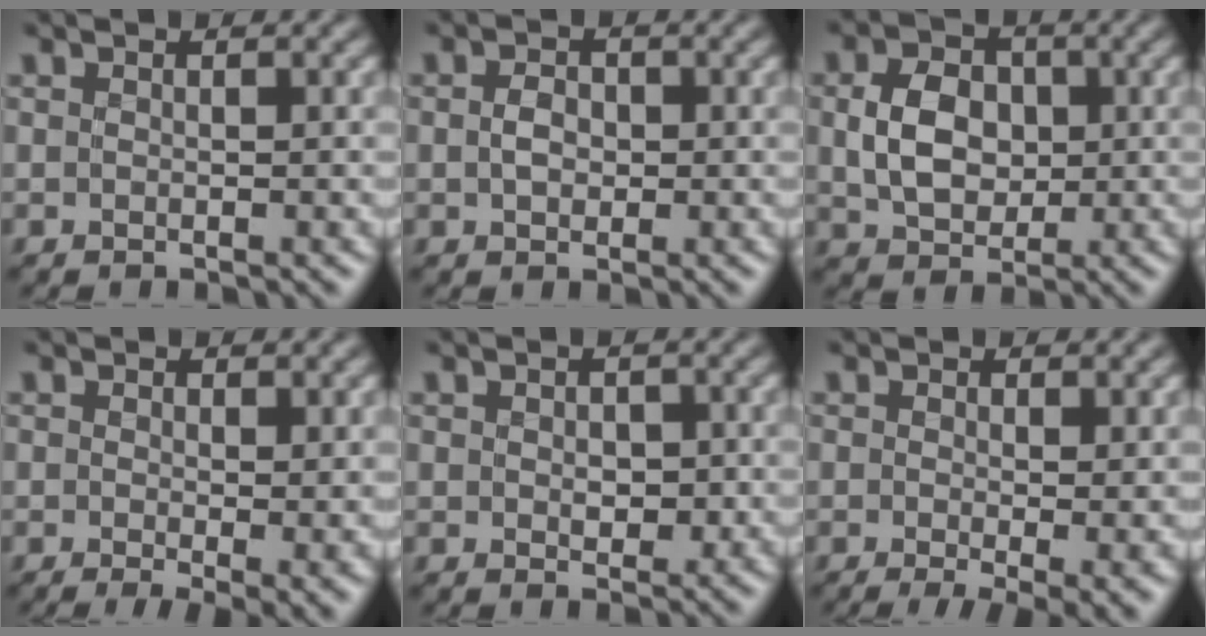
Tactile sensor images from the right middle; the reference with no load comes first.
{"total": 1.8, "force": [-0.3, 1.5, 1.1], "torque": [-0.023, -0.002, -0.006]}
{"total": 4.8, "force": [0.0, 3.7, 2.9], "torque": [-0.065, -0.004, -0.001]}
{"total": 3.0, "force": [0.1, 0.7, 2.9], "torque": [-0.038, -0.014, 0.004]}
{"total": 1.8, "force": [-0.3, 1.3, 1.3], "torque": [-0.018, -0.005, -0.002]}
{"total": 3.6, "force": [-0.3, 0.8, 3.5], "torque": [-0.046, -0.017, -0.002]}